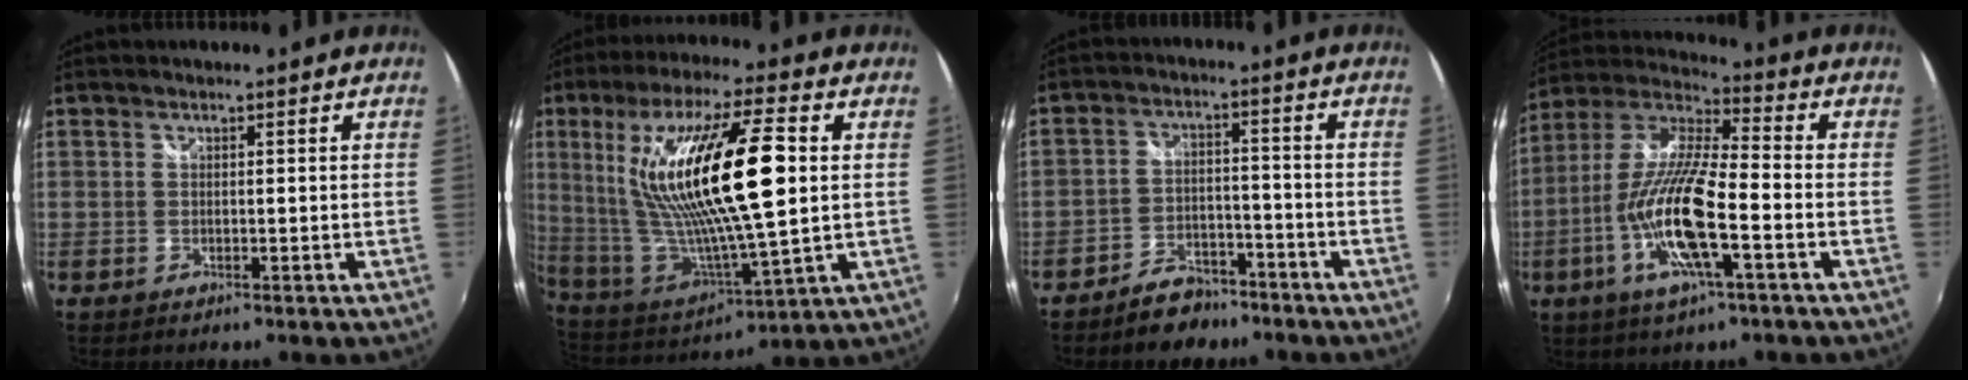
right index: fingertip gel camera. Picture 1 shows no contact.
{"total": 23.9, "force": [5.4, 5.3, 22.7], "torque": [-0.428, 0.000, 0.108]}
{"total": 8.0, "force": [-6.3, 4.1, 2.7], "torque": [-0.066, 0.022, -0.091]}
{"total": 17.1, "force": [-5.8, 3.5, 15.7], "torque": [-0.317, -0.016, -0.119]}